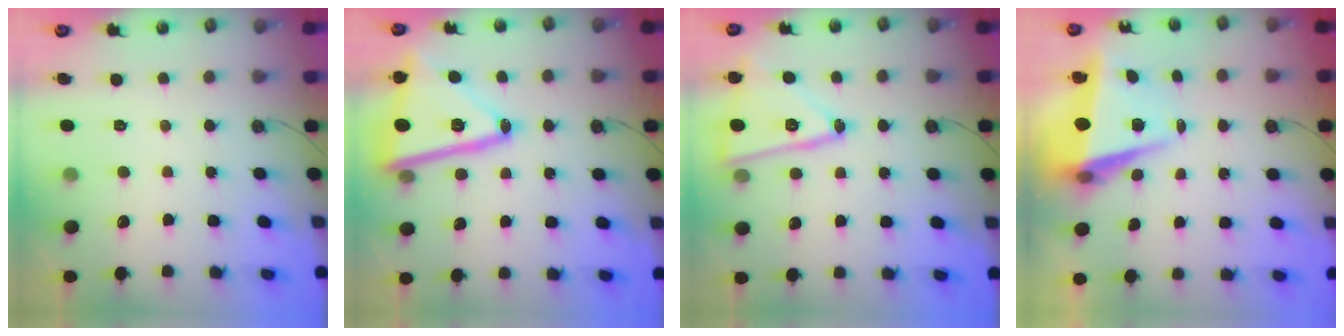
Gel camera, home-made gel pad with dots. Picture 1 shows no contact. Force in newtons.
{"total": 22.7, "press": 22.7, "slide": 1.3}
{"total": 15.9, "press": 15.9, "slide": 0.7}
{"total": 6.5, "press": 6.2, "slide": 1.9}